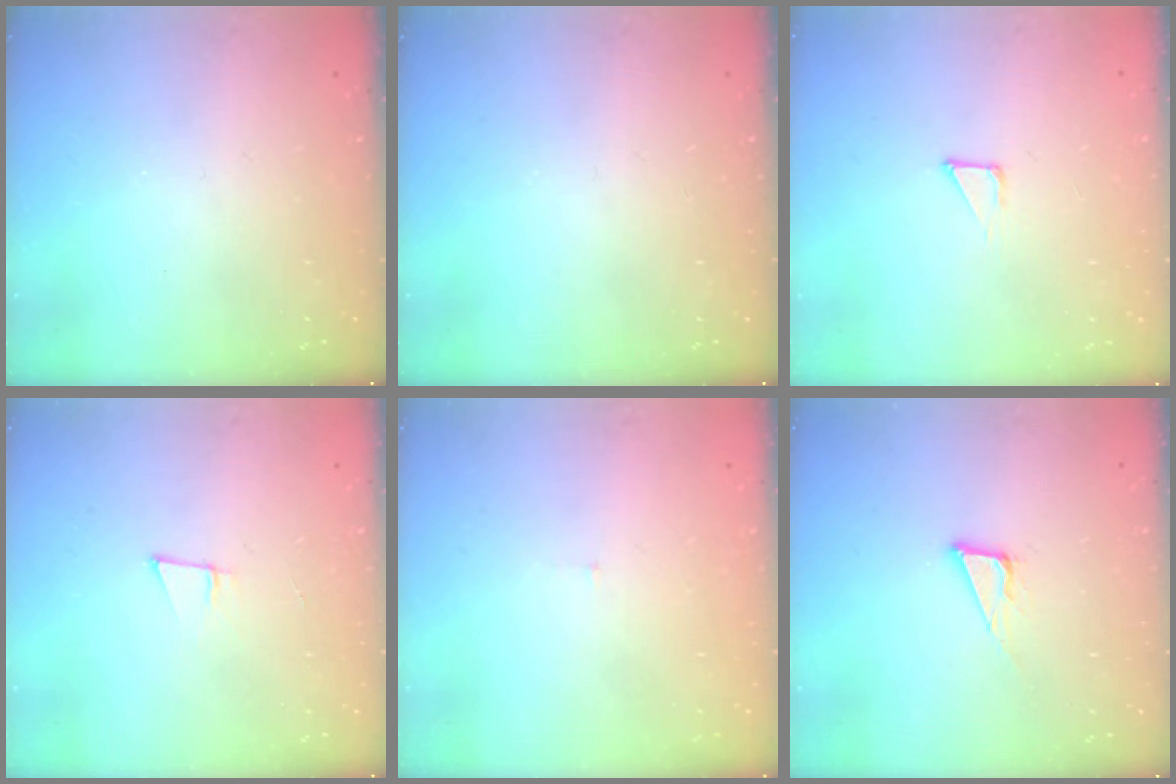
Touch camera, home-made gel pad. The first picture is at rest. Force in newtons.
{"total": 0.0}
{"total": 2.7, "press": 2.7, "slide": 0.3}
{"total": 5.2, "press": 4.3, "slide": 2.9}
{"total": 3.0, "press": 3.0, "slide": 0.2}
{"total": 7.0, "press": 6.4, "slide": 2.8}